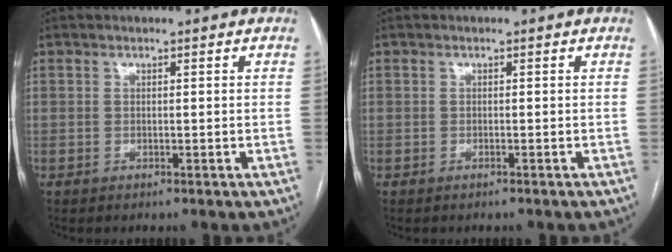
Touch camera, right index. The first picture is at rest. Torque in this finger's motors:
{"motor_torque": [0.04, 0.00, 0.01, 0.00]}